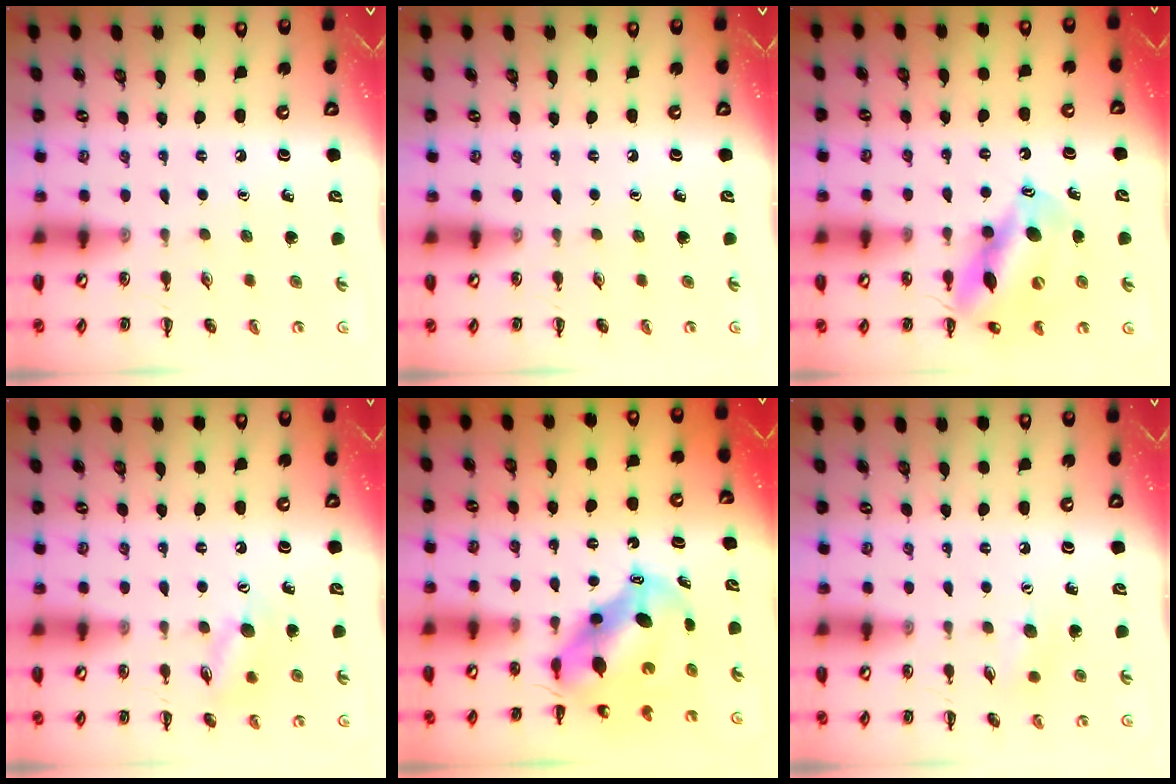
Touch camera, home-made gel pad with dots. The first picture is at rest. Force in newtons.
{"total": 0.0}
{"total": 13.6, "press": 13.1, "slide": 3.7}
{"total": 10.0, "press": 9.9, "slide": 1.3}
{"total": 8.6, "press": 8.2, "slide": 2.6}
{"total": 5.4, "press": 5.3, "slide": 1.0}